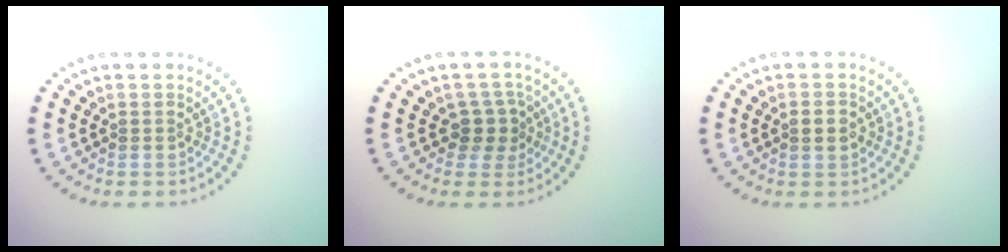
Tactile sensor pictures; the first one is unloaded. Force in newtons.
{"total": 2.3, "press": 1.8, "slide": 1.3}
{"total": 1.4, "press": 1.4, "slide": 0.1}